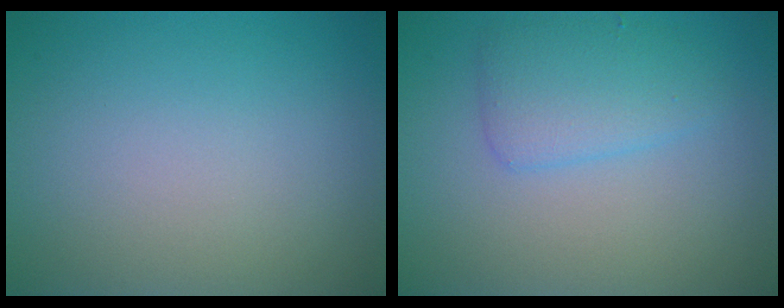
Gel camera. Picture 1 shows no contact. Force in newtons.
{"total": 3.1, "press": 3.1, "slide": 0.1}